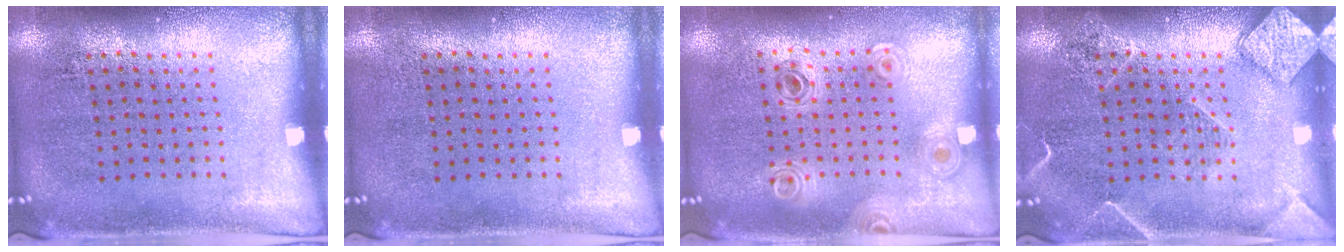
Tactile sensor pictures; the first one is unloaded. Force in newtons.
{"total": 0.0}
{"total": 0.5, "press": 0.5, "slide": 0.1}
{"total": 2.8, "press": 2.8, "slide": 0.3}